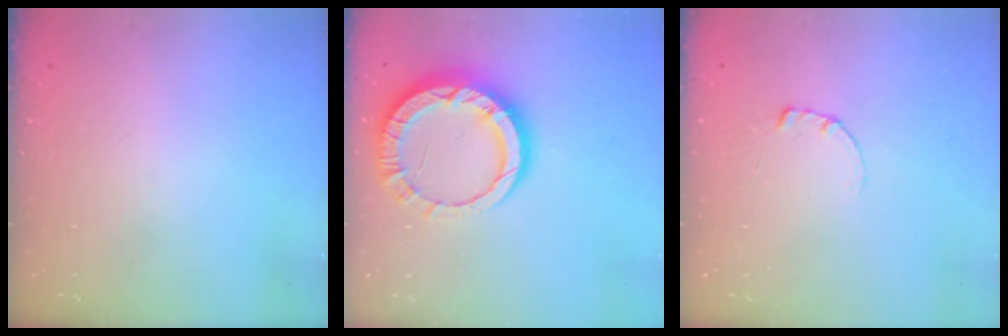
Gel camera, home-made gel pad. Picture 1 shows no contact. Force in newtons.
{"total": 13.4, "press": 13.3, "slide": 1.4}
{"total": 0.6, "press": 0.5, "slide": 0.2}